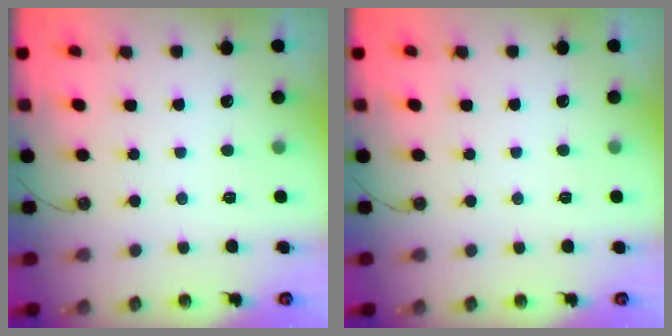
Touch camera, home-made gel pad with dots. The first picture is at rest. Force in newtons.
{"total": 1.7, "press": 0.9, "slide": 1.5}